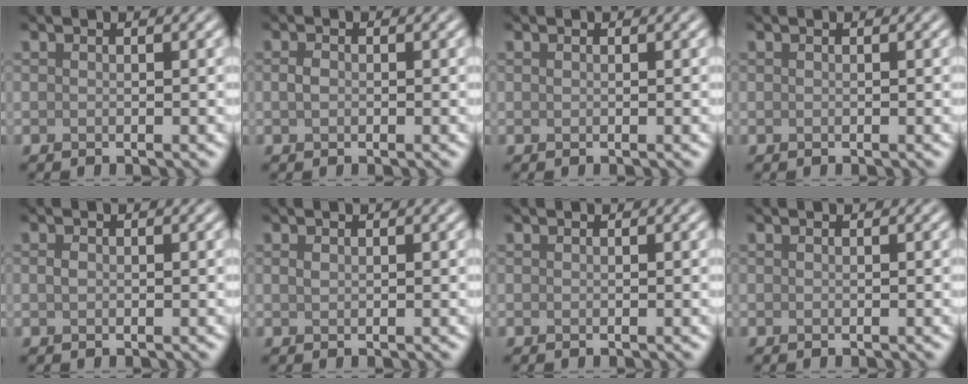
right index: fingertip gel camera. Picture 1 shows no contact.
{"total": 1.0, "force": [-0.1, 0.8, 0.7], "torque": [-0.016, -0.001, -0.003]}
{"total": 0.0}
{"total": 0.0}
{"total": 0.7, "force": [0.0, 0.5, 0.5], "torque": [-0.012, -0.001, 0.000]}
{"total": 0.5, "force": [0.2, 0.3, 0.3], "torque": [-0.009, 0.001, 0.005]}
{"total": 0.0}
{"total": 0.0}